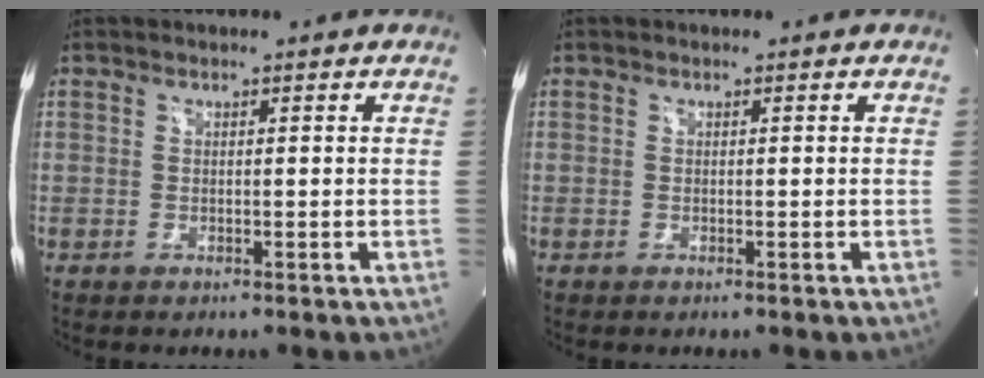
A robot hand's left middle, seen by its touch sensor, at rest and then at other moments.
{"total": 0.0}